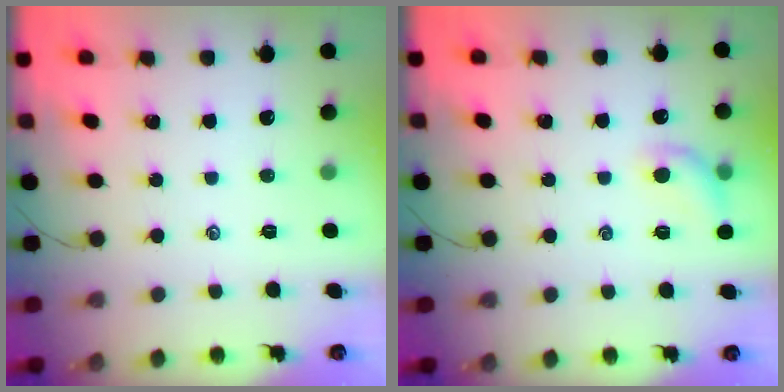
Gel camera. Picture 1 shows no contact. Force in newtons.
{"total": 8.4, "press": 8.2, "slide": 1.7}